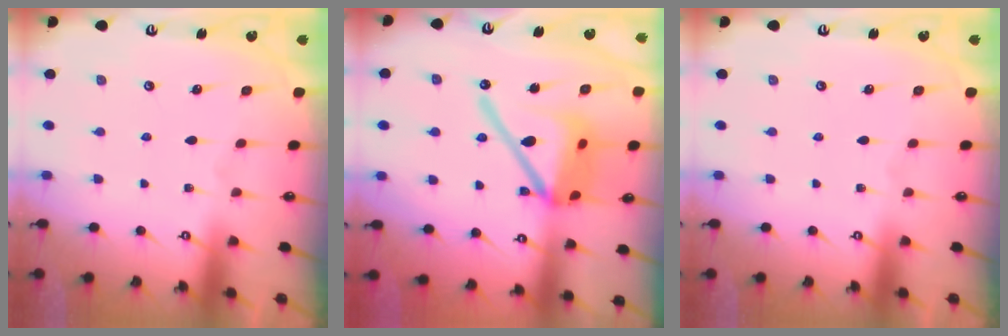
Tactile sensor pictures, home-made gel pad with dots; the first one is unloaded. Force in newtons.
{"total": 17.6, "press": 17.4, "slide": 2.5}
{"total": 0.0}